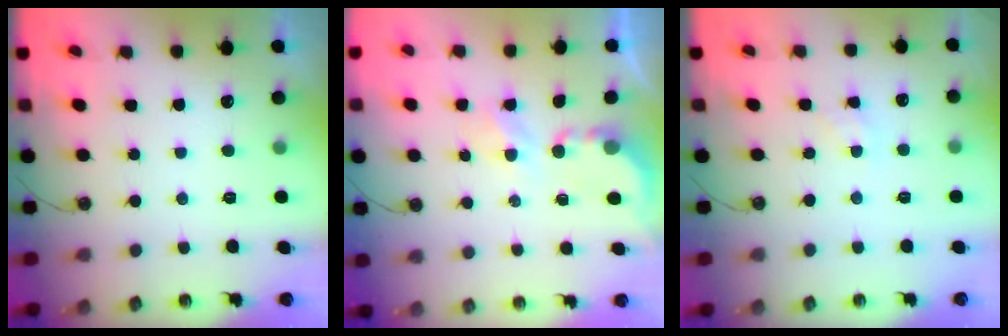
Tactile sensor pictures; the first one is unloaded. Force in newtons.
{"total": 3.8, "press": 3.8, "slide": 0.4}
{"total": 1.8, "press": 1.8, "slide": 0.2}